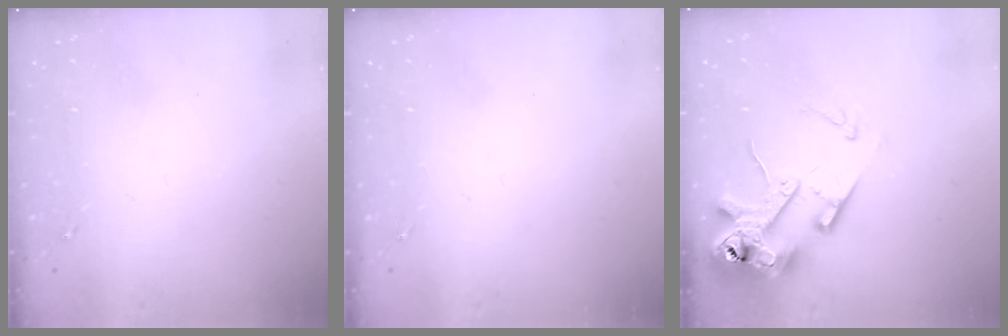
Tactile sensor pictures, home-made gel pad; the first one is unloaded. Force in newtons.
{"total": 0.0}
{"total": 16.0, "press": 15.8, "slide": 2.5}